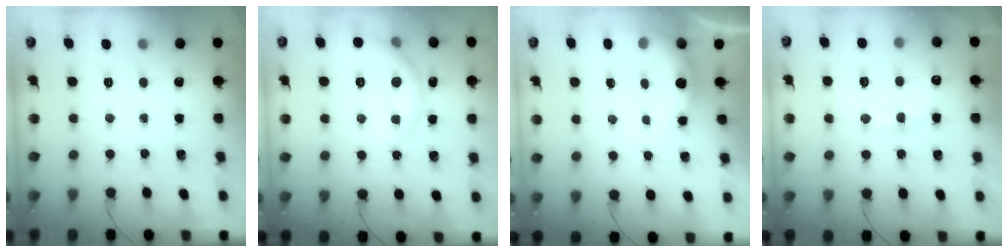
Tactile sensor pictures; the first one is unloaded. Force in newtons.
{"total": 6.7, "press": 6.7, "slide": 0.9}
{"total": 4.9, "press": 4.9, "slide": 0.3}
{"total": 12.6, "press": 12.6, "slide": 0.9}